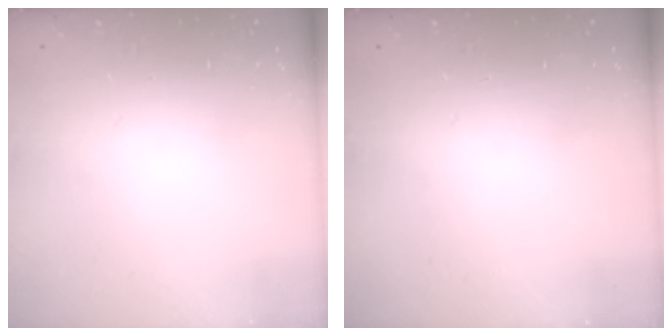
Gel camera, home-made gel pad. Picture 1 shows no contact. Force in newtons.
{"total": 0.0}